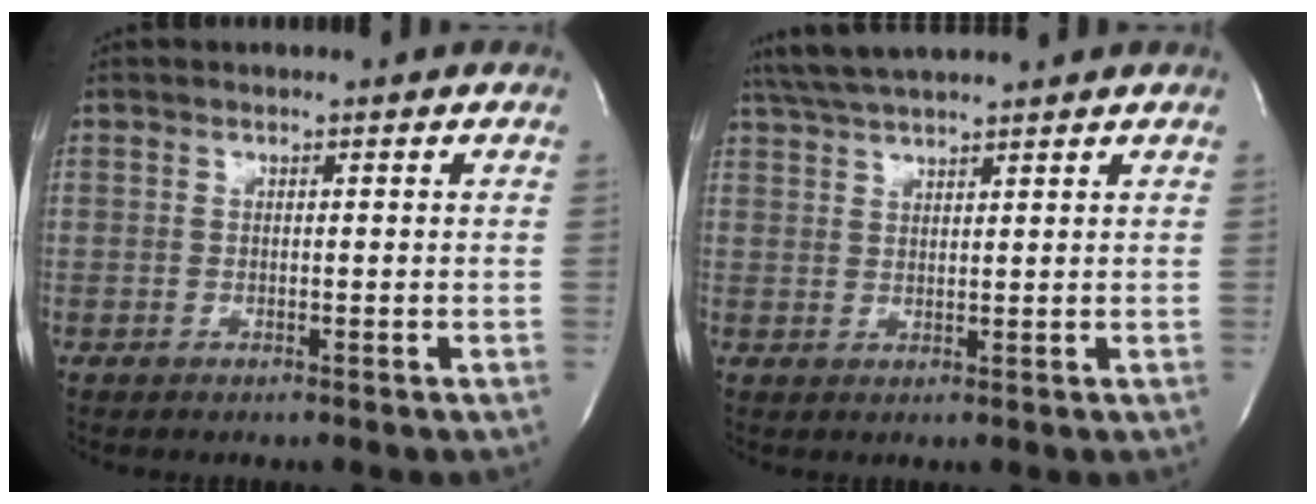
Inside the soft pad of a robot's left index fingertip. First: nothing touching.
{"total": 7.3, "force": [6.5, -0.1, 3.2], "torque": [-0.061, 0.032, 0.115]}